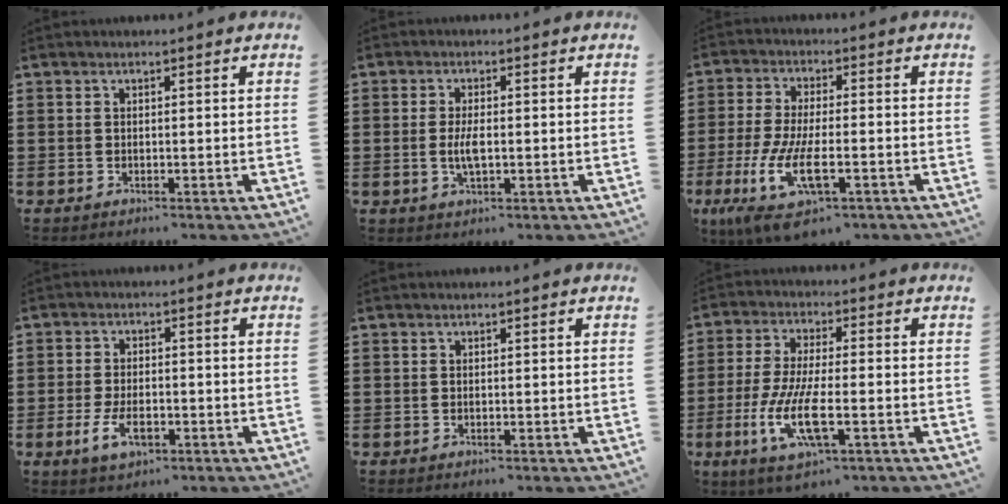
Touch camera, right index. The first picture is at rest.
{"total": 3.7, "force": [-0.4, 1.4, 3.4], "torque": [-0.076, -0.003, -0.012]}
{"total": 10.4, "force": [-5.0, 3.4, 8.5], "torque": [-0.199, -0.018, -0.094]}
{"total": 4.4, "force": [-1.7, 2.2, 3.4], "torque": [-0.080, -0.007, -0.034]}
{"total": 0.0}
{"total": 9.6, "force": [-3.9, 2.4, 8.5], "torque": [-0.185, -0.016, -0.073]}